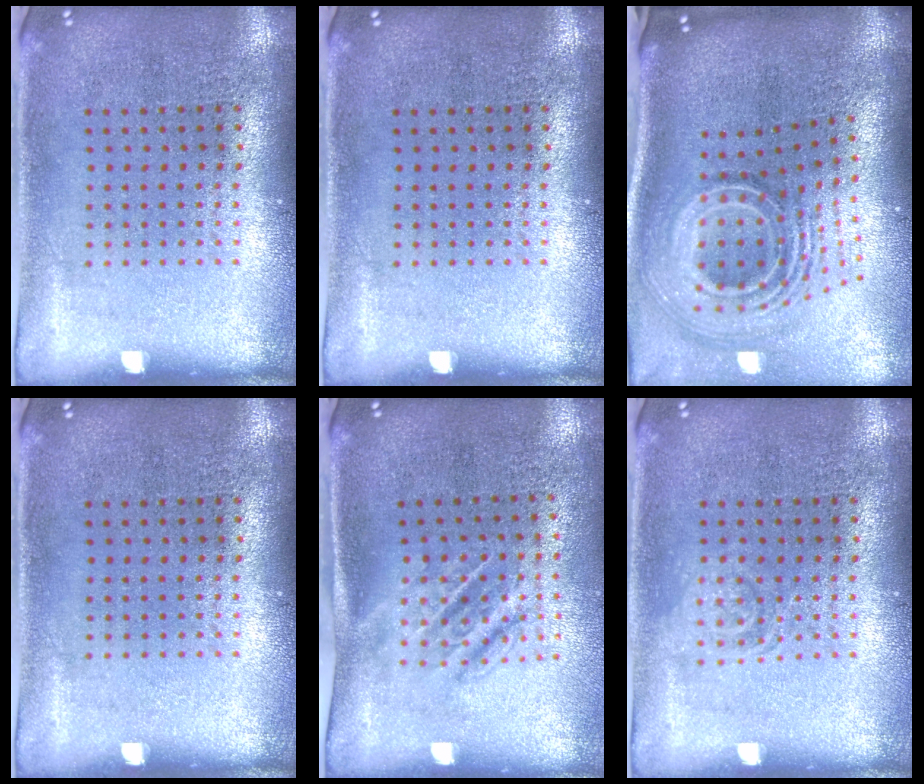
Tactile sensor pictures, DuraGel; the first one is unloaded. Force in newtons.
{"total": 0.0}
{"total": 2.9, "press": 1.8, "slide": 2.3}
{"total": 0.0}
{"total": 1.7, "press": 1.3, "slide": 1.1}
{"total": 1.4, "press": 1.4, "slide": 0.2}